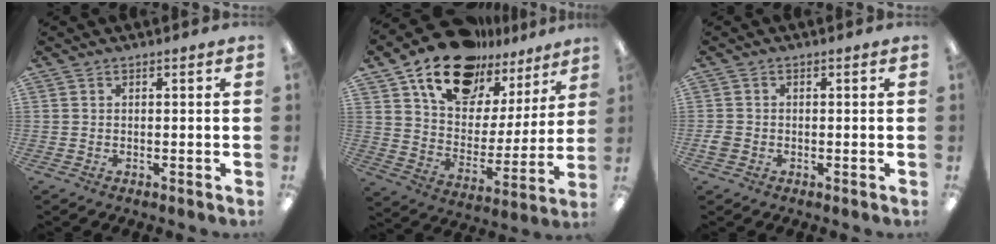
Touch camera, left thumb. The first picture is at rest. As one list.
[{"total": 17.9, "force": [13.6, 9.4, 6.8], "torque": [-0.129, -0.090, 0.244]}, {"total": 2.3, "force": [-0.7, 1.9, 1.1], "torque": [-0.017, 0.005, -0.012]}]